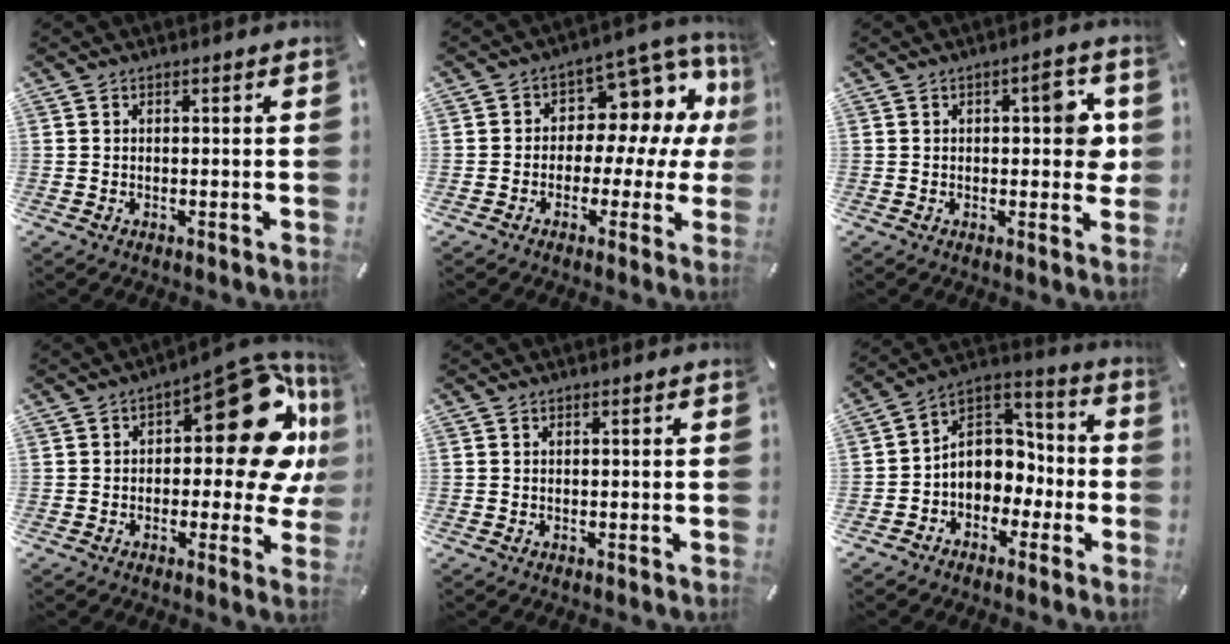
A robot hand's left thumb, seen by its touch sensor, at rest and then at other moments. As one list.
[{"total": 10.5, "force": [2.4, 7.7, 6.7], "torque": [-0.089, -0.029, 0.045]}, {"total": 7.7, "force": [1.4, 3.5, 6.8], "torque": [-0.078, -0.006, 0.014]}, {"total": 23.5, "force": [5.8, 11.6, 19.6], "torque": [-0.226, -0.039, 0.098]}, {"total": 0.0}, {"total": 9.1, "force": [-1.4, 8.4, 3.0], "torque": [-0.058, 0.004, -0.023]}]